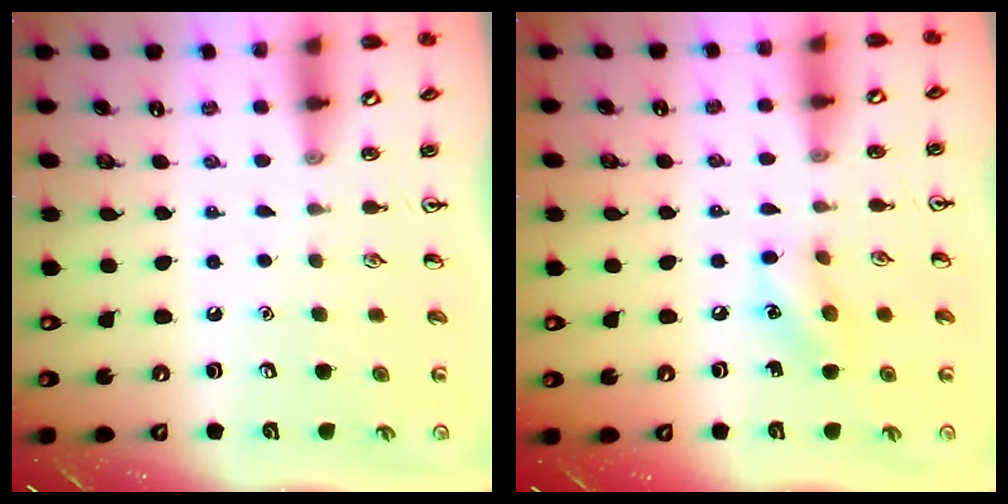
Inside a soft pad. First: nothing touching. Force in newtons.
{"total": 8.4, "press": 8.3, "slide": 1.2}